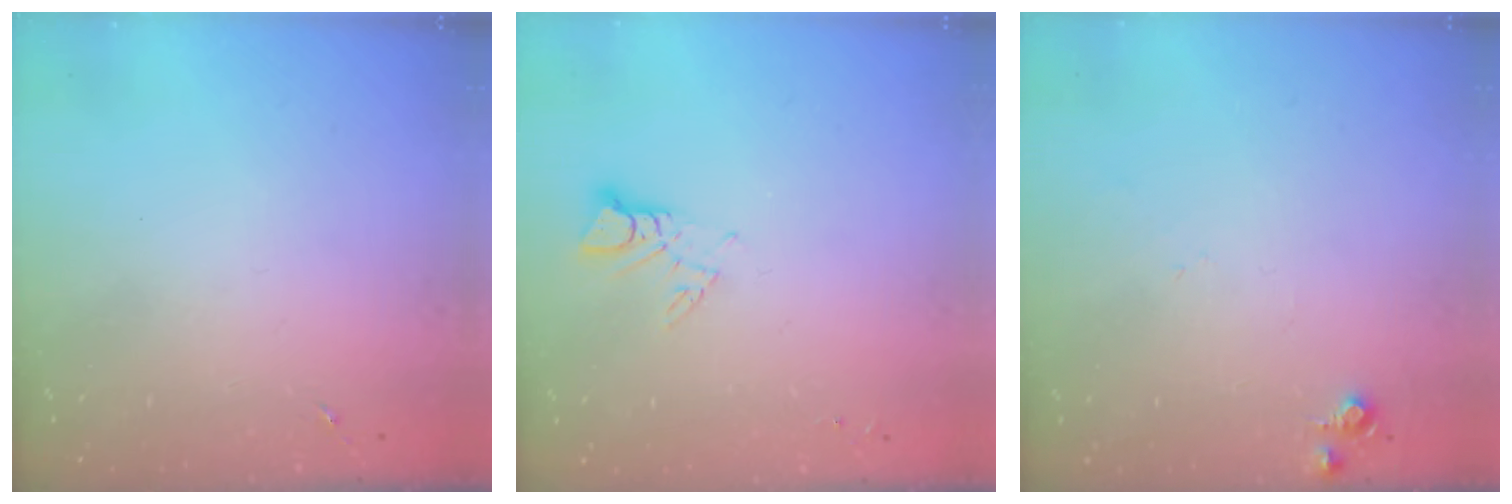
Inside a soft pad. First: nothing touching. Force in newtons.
{"total": 3.8, "press": 3.8, "slide": 0.2}
{"total": 4.2, "press": 4.2, "slide": 0.6}